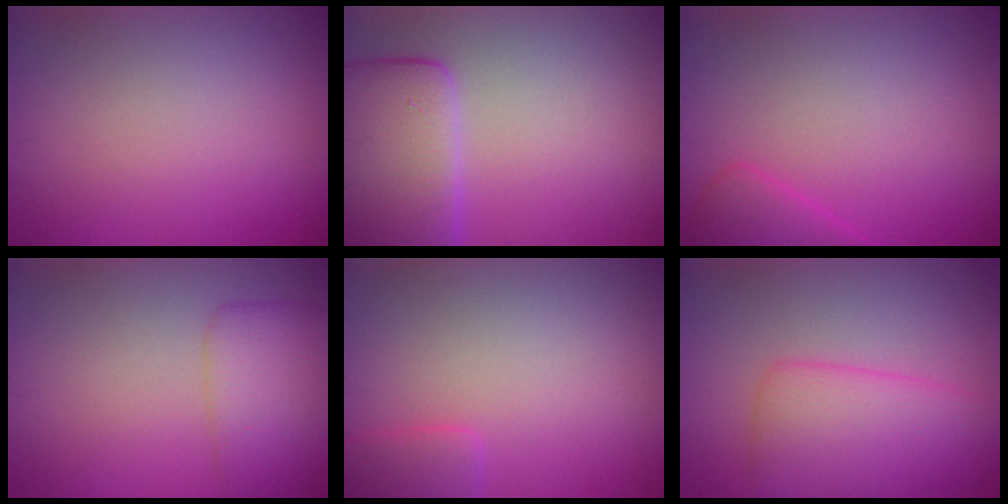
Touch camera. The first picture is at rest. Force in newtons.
{"total": 9.0, "press": 8.9, "slide": 0.6}
{"total": 2.7, "press": 2.7, "slide": 0.2}
{"total": 4.2, "press": 4.2, "slide": 0.1}
{"total": 2.3, "press": 2.3, "slide": 0.2}
{"total": 5.4, "press": 5.4, "slide": 0.2}